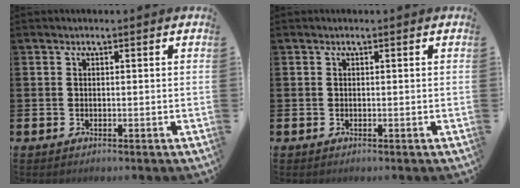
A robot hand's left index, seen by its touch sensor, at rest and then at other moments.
{"total": 0.0}